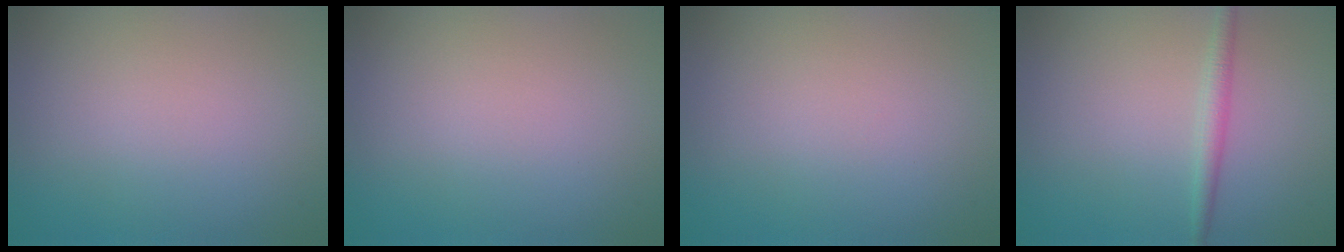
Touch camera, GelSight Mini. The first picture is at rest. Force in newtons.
{"total": 0.0}
{"total": 0.0}
{"total": 1.7, "press": 1.7, "slide": 0.1}